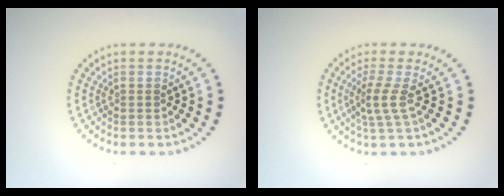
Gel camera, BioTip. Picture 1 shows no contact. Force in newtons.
{"total": 2.3, "press": 1.5, "slide": 1.7}